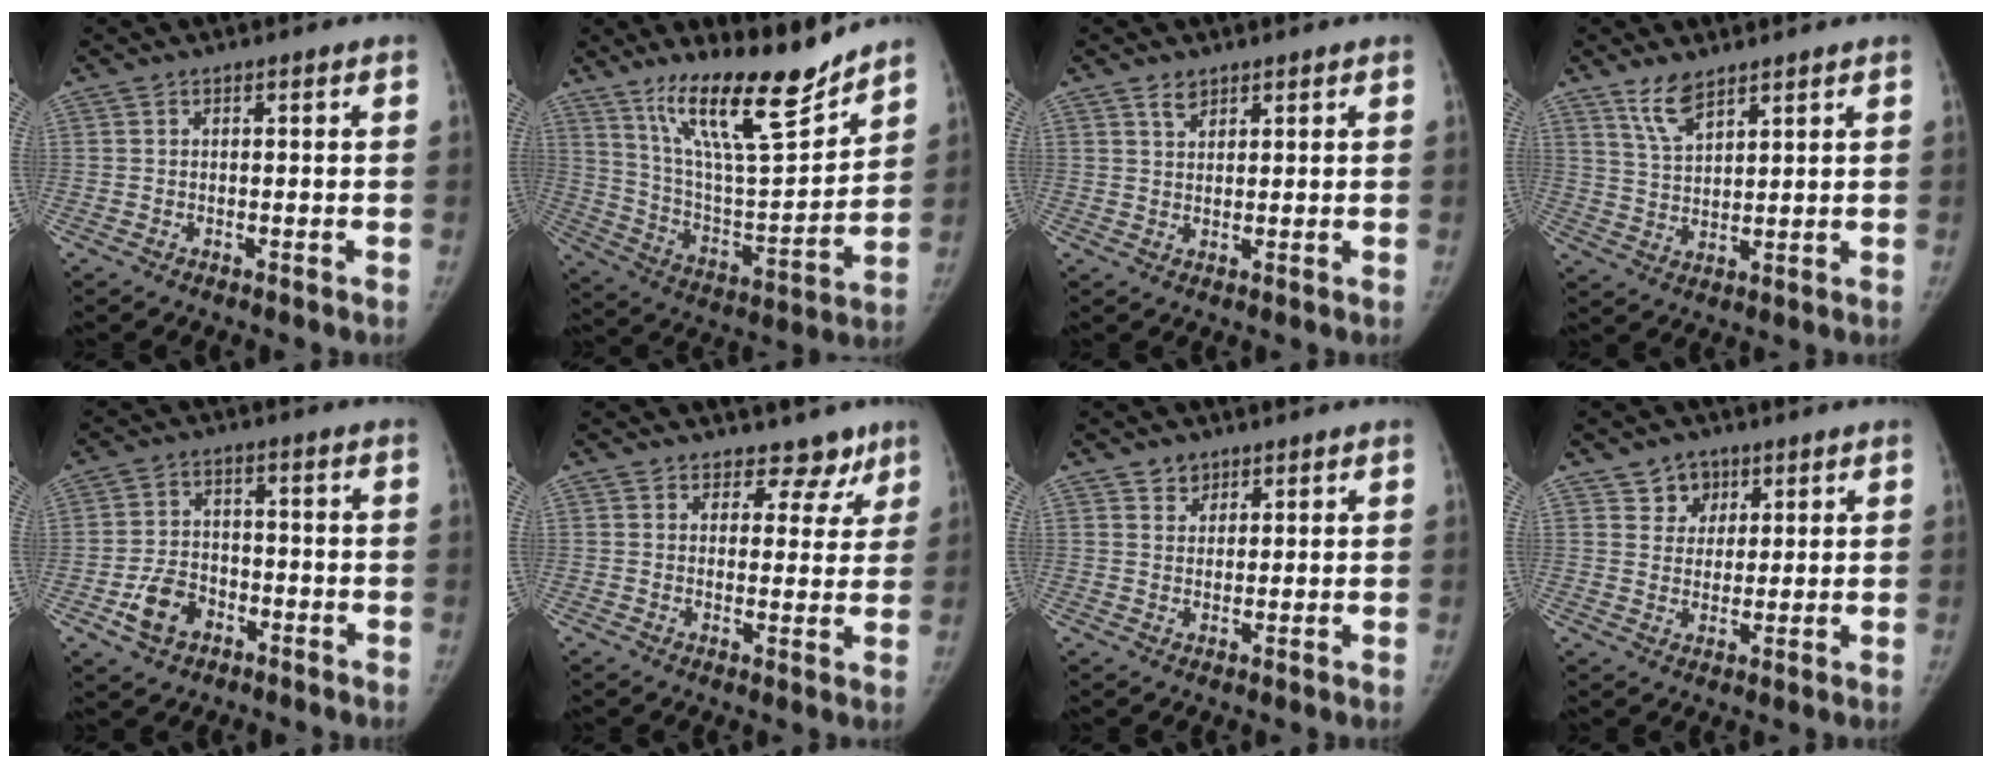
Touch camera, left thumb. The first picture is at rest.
{"total": 19.9, "force": [15.1, 3.9, 12.3], "torque": [-0.173, -0.093, 0.268]}
{"total": 2.3, "force": [1.7, 1.2, 0.9], "torque": [-0.009, -0.010, 0.033]}
{"total": 5.8, "force": [4.3, 2.1, 3.2], "torque": [-0.052, -0.025, 0.089]}
{"total": 7.6, "force": [-3.5, 5.4, 4.0], "torque": [-0.062, 0.022, -0.060]}
{"total": 6.3, "force": [4.9, 3.9, 1.0], "torque": [0.030, -0.028, 0.056]}
{"total": 2.7, "force": [1.9, 1.9, 0.4], "torque": [0.013, -0.012, 0.030]}
{"total": 5.1, "force": [2.9, 4.1, 0.7], "torque": [0.018, -0.015, 0.048]}